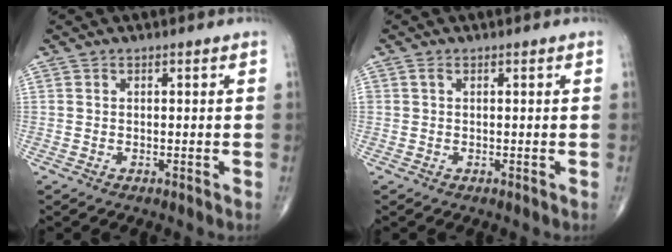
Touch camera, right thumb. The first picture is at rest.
{"total": 0.5, "force": [0.2, 0.3, 0.4], "torque": [-0.009, 0.005, 0.003]}